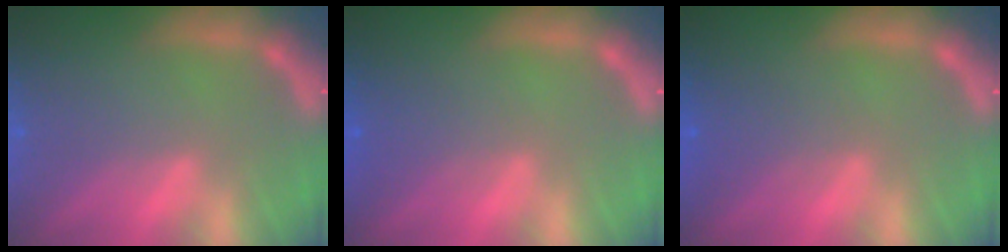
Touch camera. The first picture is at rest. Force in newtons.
{"total": 2.4}
{"total": 2.4}